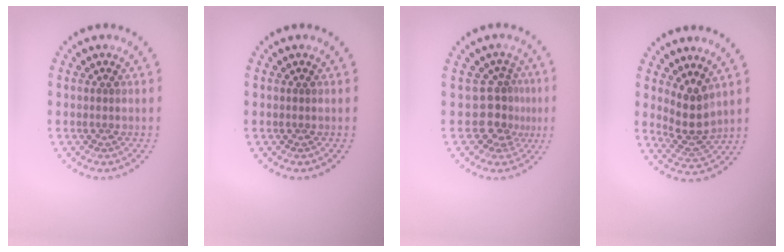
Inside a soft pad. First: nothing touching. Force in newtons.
{"total": 0.0}
{"total": 3.0, "press": 2.1, "slide": 2.2}
{"total": 3.3, "press": 2.6, "slide": 2.0}